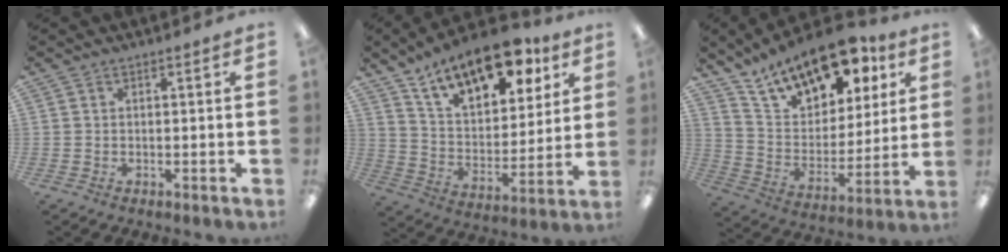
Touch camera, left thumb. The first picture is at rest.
{"total": 17.4, "force": [12.5, 8.0, 9.1], "torque": [-0.147, -0.072, 0.219]}
{"total": 17.1, "force": [12.9, 8.3, 7.5], "torque": [-0.138, -0.080, 0.230]}